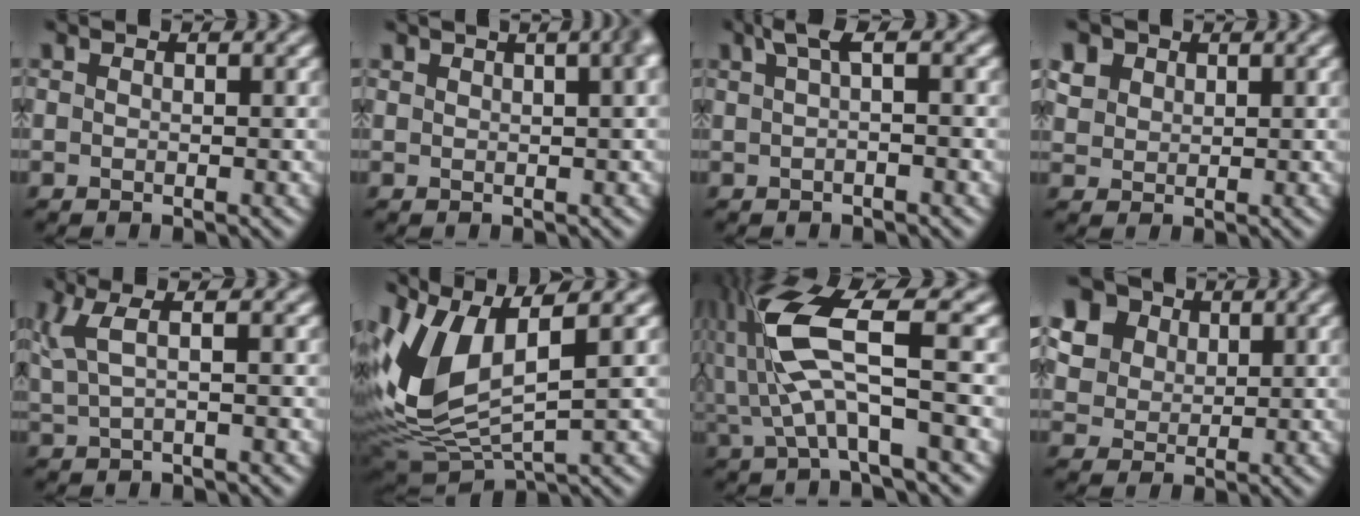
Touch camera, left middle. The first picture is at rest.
{"total": 5.2, "force": [1.8, 2.9, 3.9], "torque": [0.000, 0.043, 0.011]}
{"total": 1.6, "force": [0.4, 0.2, 1.5], "torque": [-0.023, 0.014, 0.007]}
{"total": 2.4, "force": [1.4, 1.9, 0.5], "torque": [-0.020, 0.017, 0.035]}
{"total": 3.2, "force": [1.4, 0.9, 2.7], "torque": [-0.059, 0.015, 0.032]}
{"total": 9.7, "force": [2.3, 4.5, 8.4], "torque": [-0.201, 0.001, 0.053]}
{"total": 8.8, "force": [0.8, 3.1, 8.2], "torque": [-0.176, 0.016, 0.011]}
{"total": 12.0, "force": [5.8, 9.3, 4.8], "torque": [-0.128, 0.032, 0.098]}